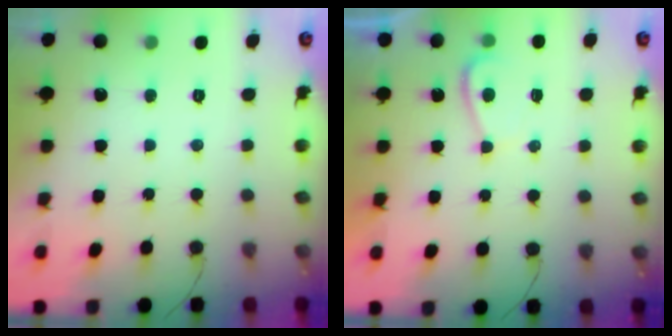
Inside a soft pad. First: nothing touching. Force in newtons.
{"total": 2.3, "press": 2.2, "slide": 0.8}